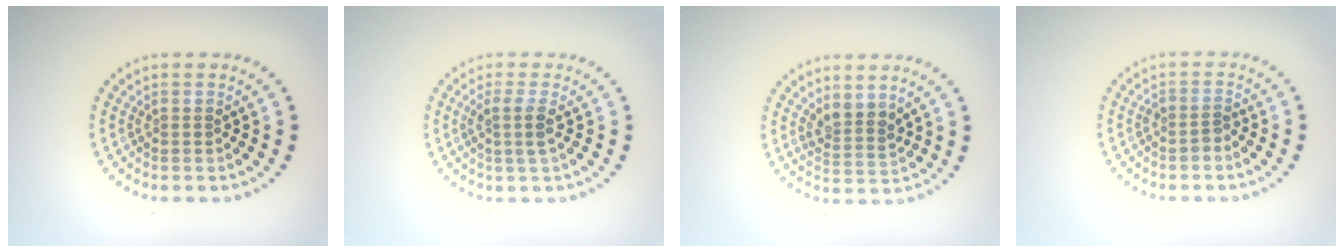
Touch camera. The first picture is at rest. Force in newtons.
{"total": 1.9, "press": 1.5, "slide": 1.2}
{"total": 2.5, "press": 2.0, "slide": 1.5}
{"total": 1.3, "press": 0.9, "slide": 0.9}